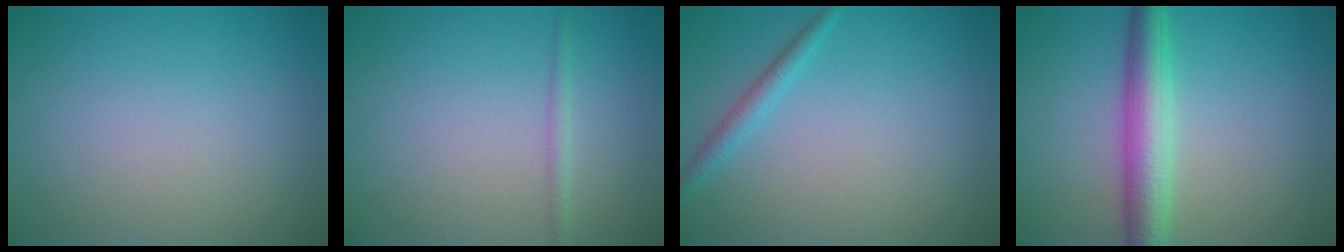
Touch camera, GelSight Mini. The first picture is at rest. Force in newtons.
{"total": 1.0, "press": 1.0, "slide": 0.0}
{"total": 1.5, "press": 1.5, "slide": 0.0}
{"total": 5.0, "press": 5.0, "slide": 0.1}